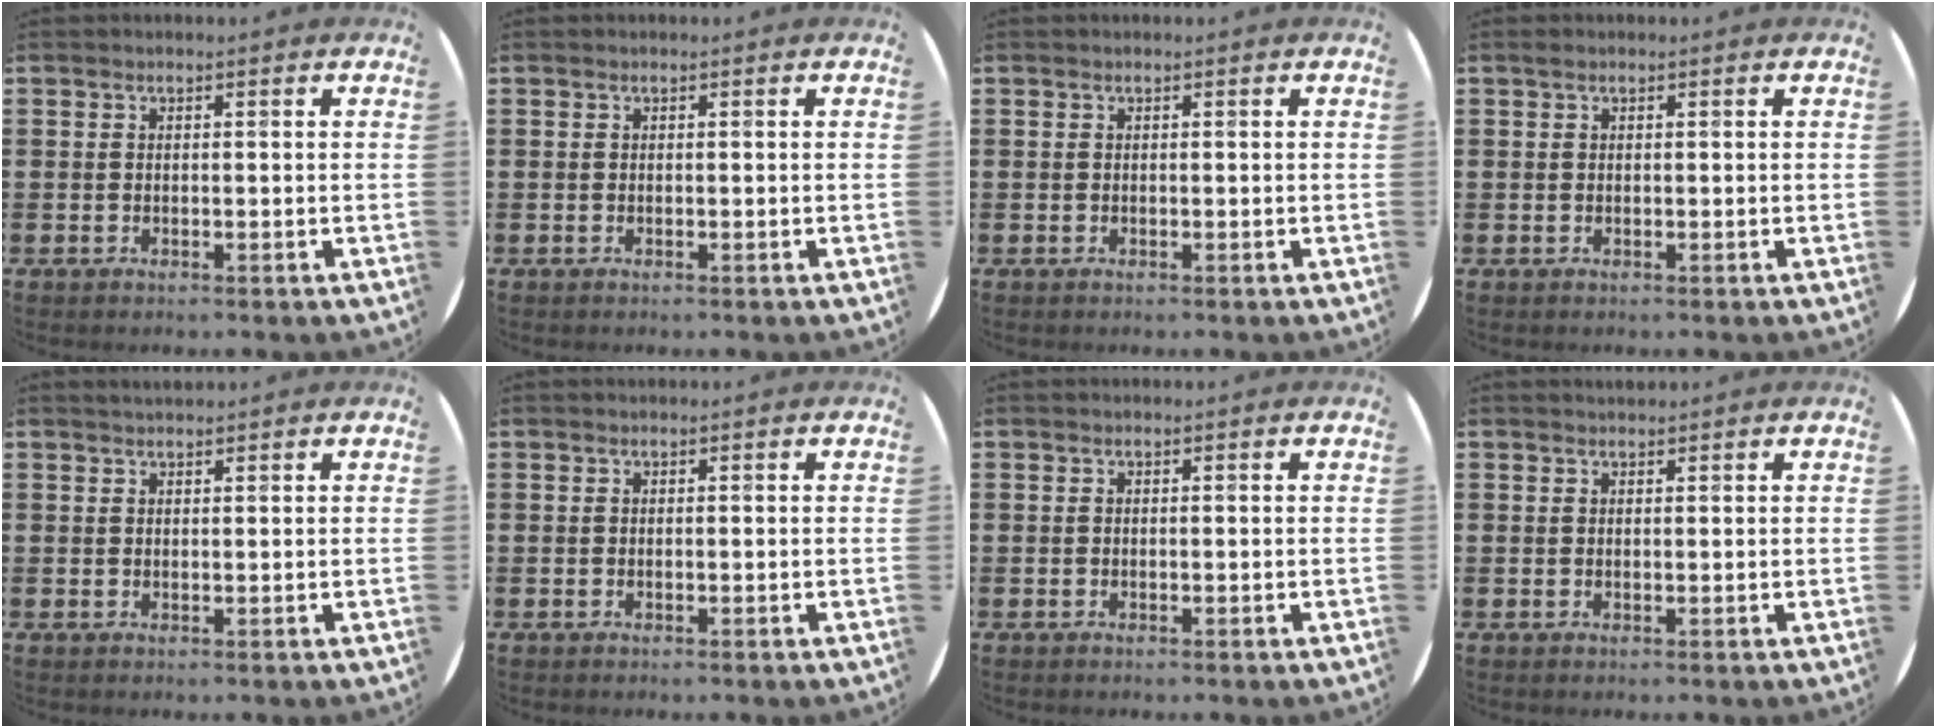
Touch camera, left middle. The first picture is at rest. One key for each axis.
{"total": 0.0}
{"total": 0.0}
{"total": 0.5, "fx": 0.4, "fy": 0.4, "fz": 0.0, "tx": 0.008, "ty": 0.001, "tz": 0.005}
{"total": 1.0, "fx": 1.0, "fy": 0.0, "fz": 0.1, "tx": 0.000, "ty": 0.001, "tz": 0.018}
{"total": 0.0}
{"total": 0.0}
{"total": 0.6, "fx": 0.6, "fy": 0.0, "fz": -0.1, "tx": 0.002, "ty": 0.002, "tz": 0.012}